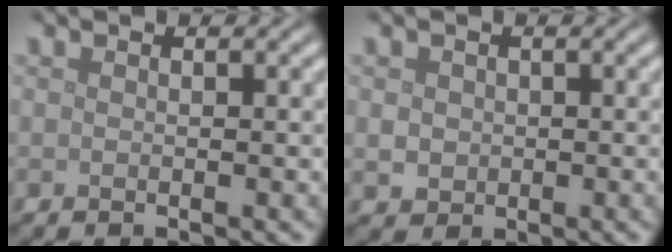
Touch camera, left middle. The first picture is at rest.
{"total": 1.7, "force": [0.0, 1.6, 0.6], "torque": [-0.010, -0.006, 0.001]}